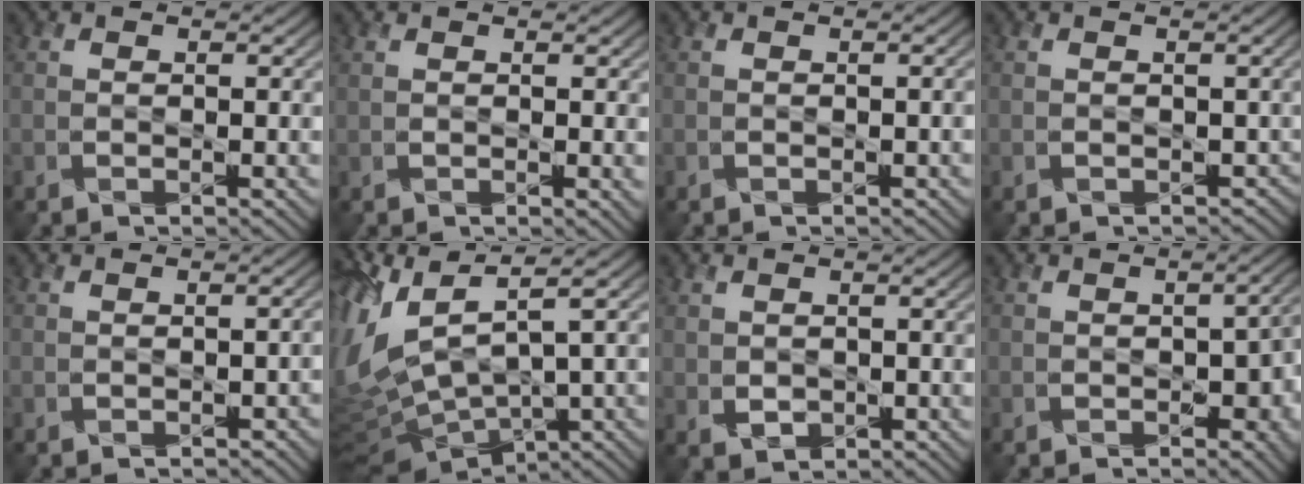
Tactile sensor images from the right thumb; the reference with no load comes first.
{"total": 1.0, "force": [0.6, 0.3, 0.7], "torque": [-0.016, -0.004, 0.019]}
{"total": 0.6, "force": [-0.1, 0.1, 0.6], "torque": [-0.011, 0.004, -0.001]}
{"total": 1.5, "force": [-0.1, 1.3, 0.8], "torque": [-0.014, -0.010, 0.003]}
{"total": 1.3, "force": [-0.4, 0.5, 1.1], "torque": [-0.017, 0.000, -0.003]}
{"total": 13.7, "force": [3.0, 6.0, 11.9], "torque": [-0.302, 0.000, 0.080]}
{"total": 1.6, "force": [0.4, 1.3, 0.9], "torque": [-0.028, -0.007, 0.013]}
{"total": 5.8, "force": [-1.2, 3.5, 4.5], "torque": [-0.061, -0.016, -0.008]}